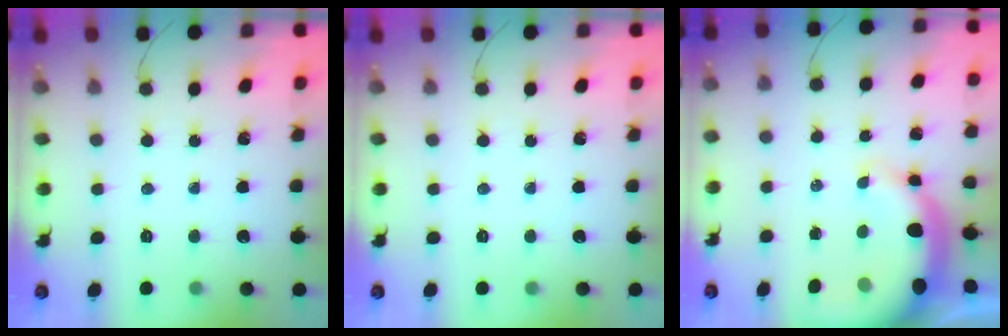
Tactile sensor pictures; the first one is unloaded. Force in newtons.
{"total": 0.0}
{"total": 10.6, "press": 10.3, "slide": 2.3}